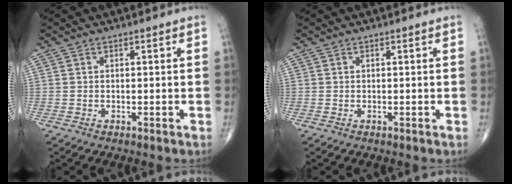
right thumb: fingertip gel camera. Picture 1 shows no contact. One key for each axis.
{"total": 0.0}